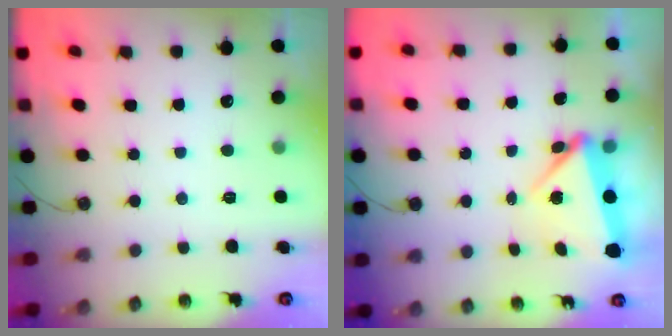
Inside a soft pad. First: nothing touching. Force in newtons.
{"total": 7.0, "press": 6.9, "slide": 0.6}